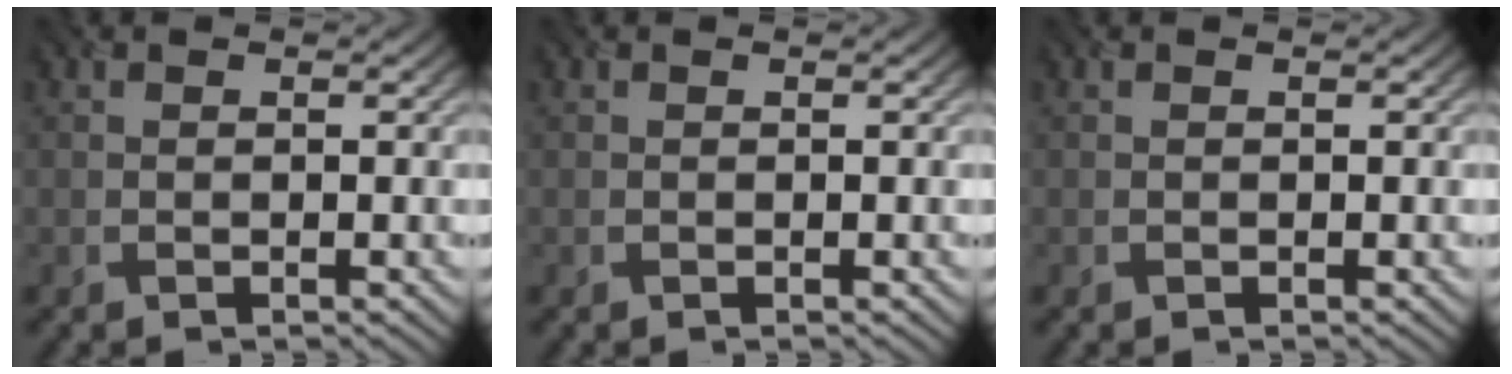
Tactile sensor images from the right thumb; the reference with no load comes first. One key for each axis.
{"total": 0.0}
{"total": 0.0}